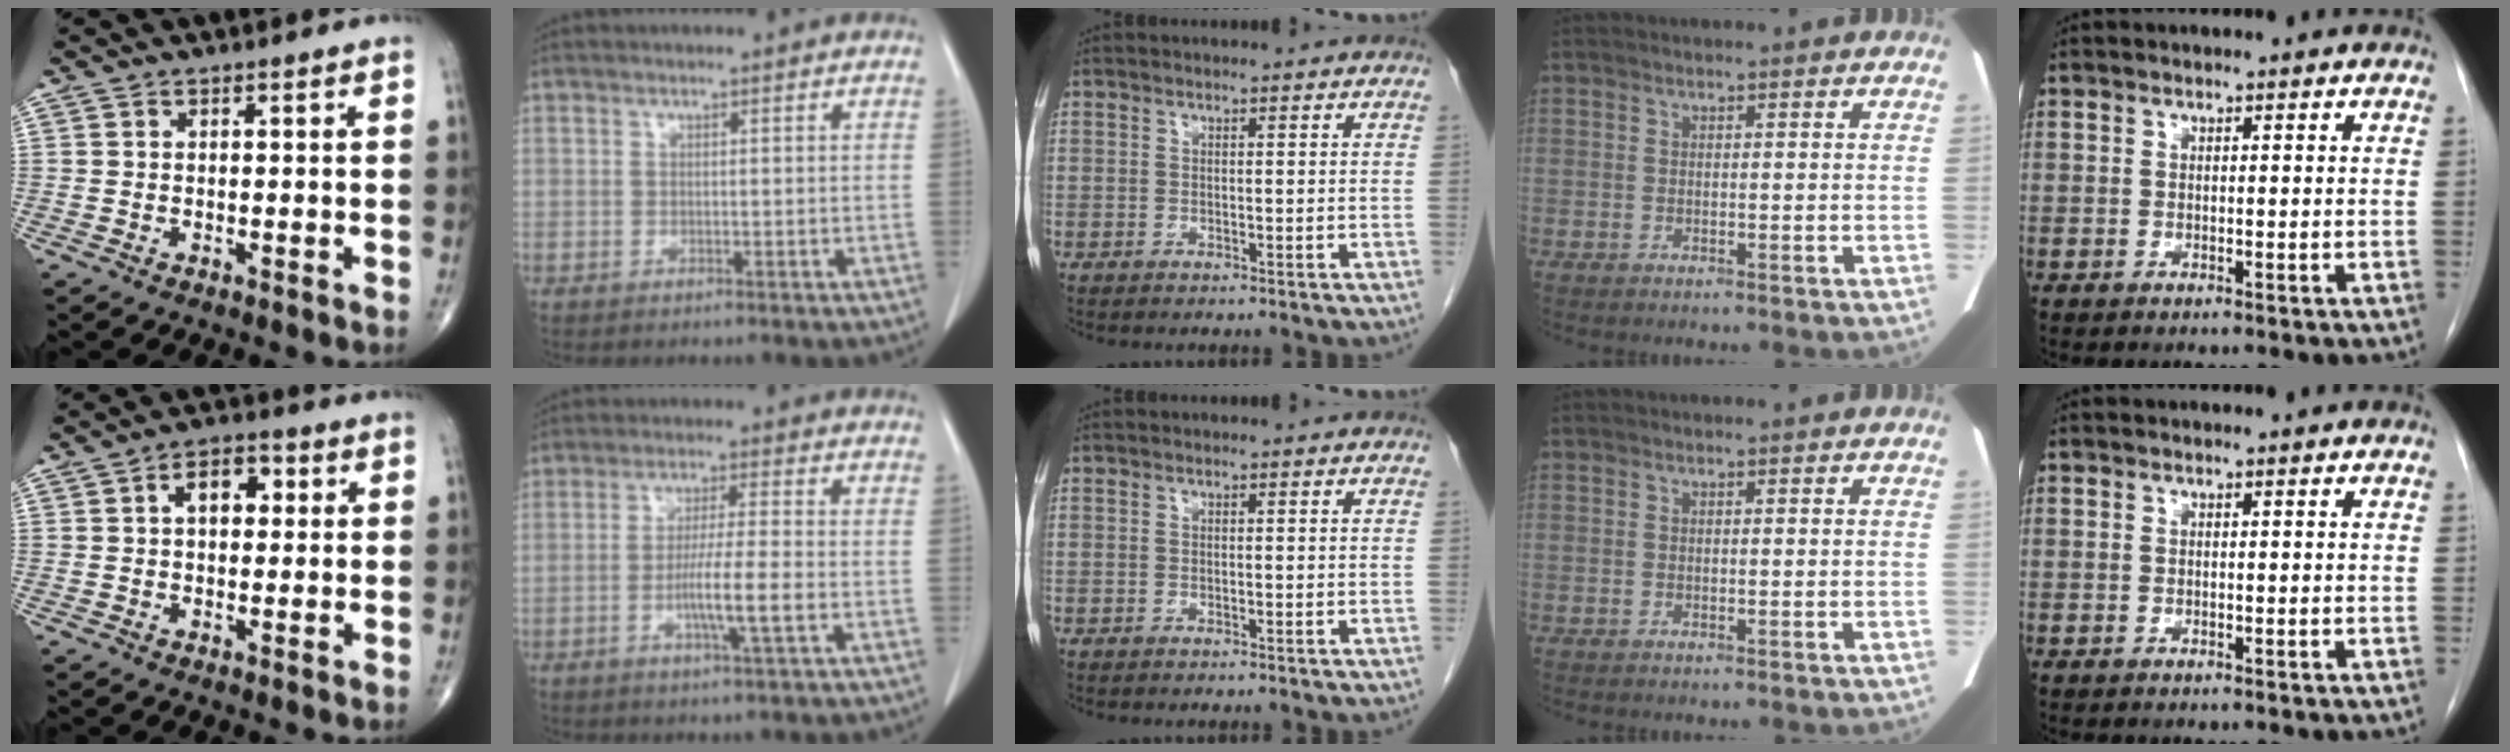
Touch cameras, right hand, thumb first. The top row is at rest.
{"thumb": {"total": 6.5, "force": [1.3, 4.1, 4.9], "torque": [-0.054, 0.014, 0.012]}, "index": {"total": 6.7, "force": [-2.0, -0.3, 6.4], "torque": [-0.115, -0.008, -0.038]}}